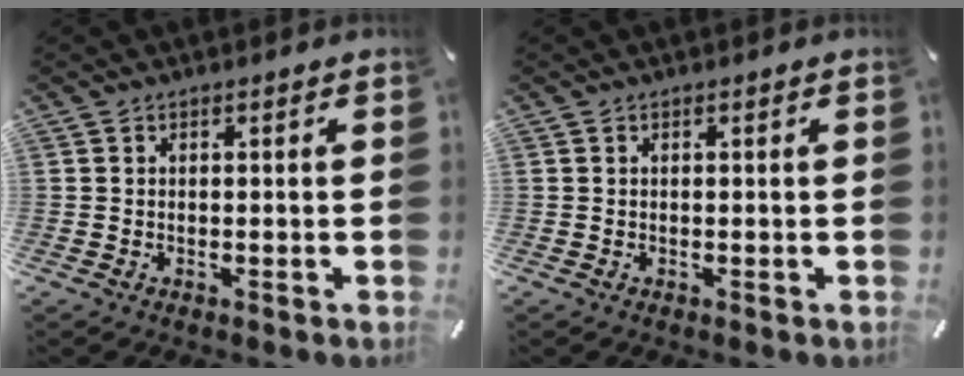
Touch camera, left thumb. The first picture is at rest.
{"total": 0.0}